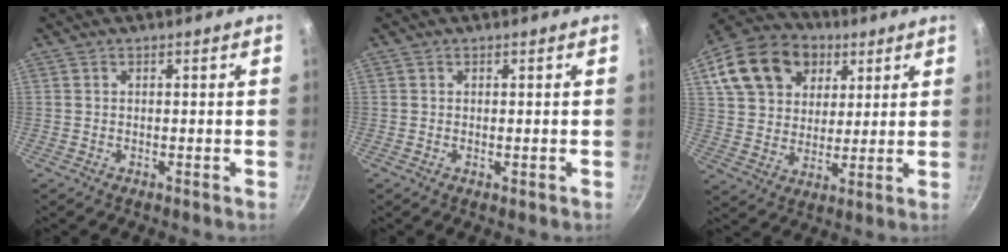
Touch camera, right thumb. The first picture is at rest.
{"total": 0.6, "force": [-0.1, 0.2, 0.5], "torque": [-0.008, 0.000, -0.001]}
{"total": 19.2, "force": [7.9, 14.4, 10.0], "torque": [-0.173, 0.014, 0.137]}